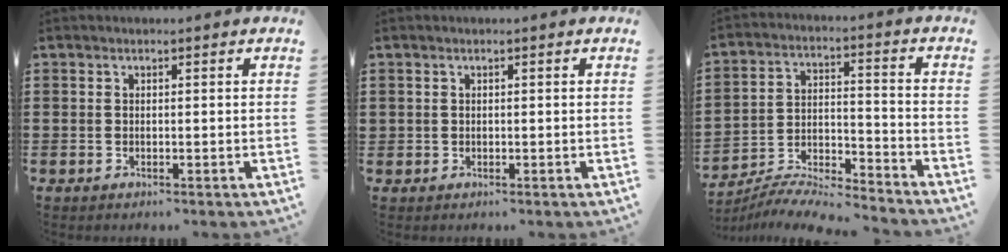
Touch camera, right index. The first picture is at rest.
{"total": 0.5, "force": [0.2, 0.5, -0.1], "torque": [0.003, 0.005, 0.002]}
{"total": 7.1, "force": [-6.9, 0.6, 1.6], "torque": [-0.037, 0.001, -0.140]}